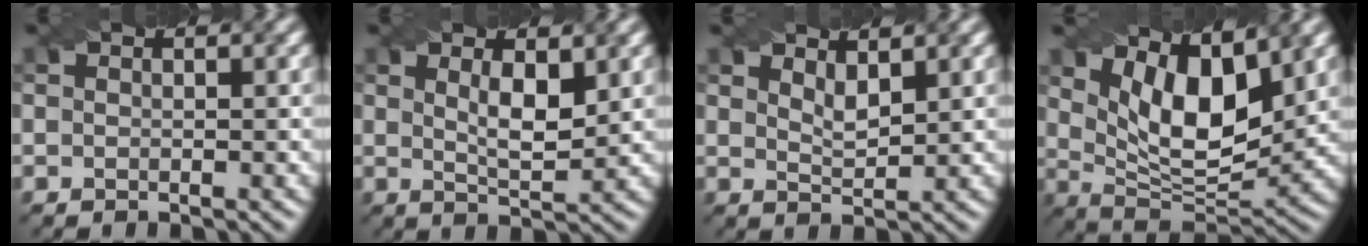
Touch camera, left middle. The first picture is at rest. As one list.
[{"total": 3.3, "force": [1.2, 0.9, 2.9], "torque": [-0.054, -0.005, 0.023]}, {"total": 2.0, "force": [1.4, 0.6, 1.3], "torque": [-0.027, -0.004, 0.028]}, {"total": 8.6, "force": [3.6, 3.8, 6.9], "torque": [-0.127, -0.008, 0.060]}]